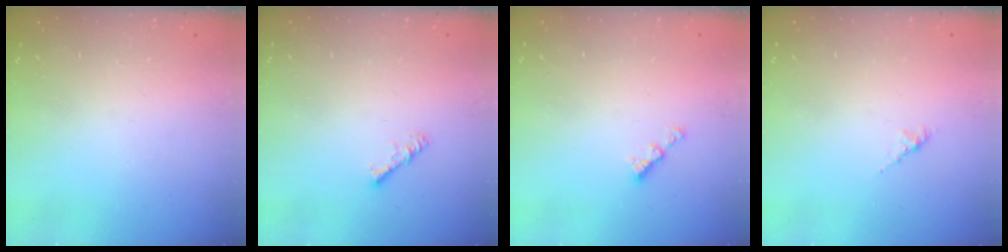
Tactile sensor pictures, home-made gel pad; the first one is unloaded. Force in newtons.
{"total": 2.4, "press": 2.4, "slide": 0.3}
{"total": 2.1, "press": 2.1, "slide": 0.4}
{"total": 1.5, "press": 1.4, "slide": 0.5}